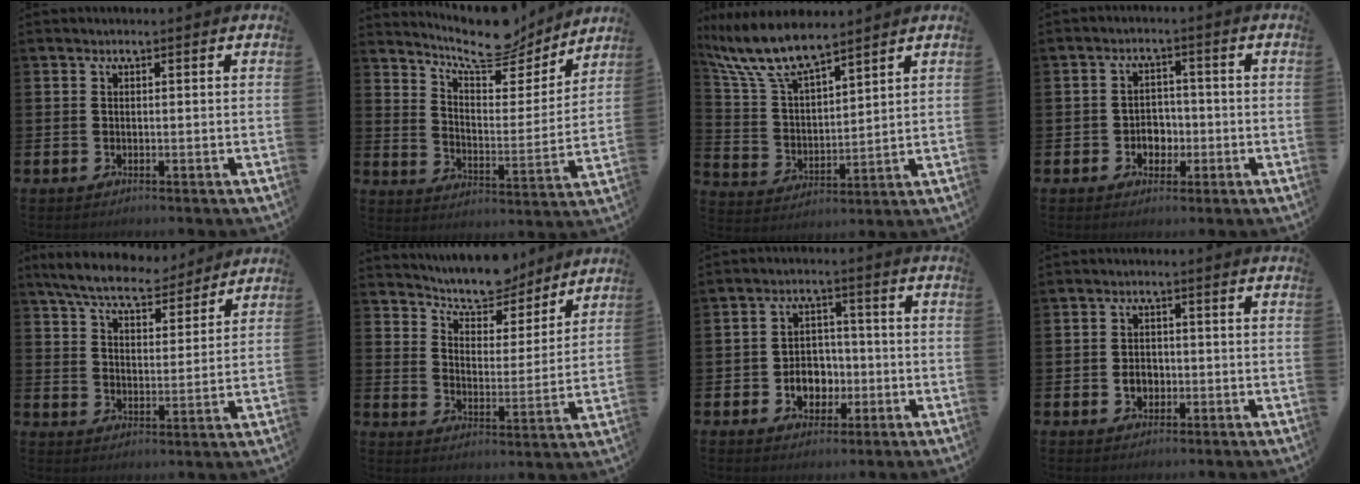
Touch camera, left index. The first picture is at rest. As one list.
[{"total": 10.7, "force": [9.7, 2.8, 3.6], "torque": [-0.080, -0.070, 0.170]}, {"total": 9.3, "force": [8.2, 2.0, 3.8], "torque": [-0.109, -0.035, 0.150]}, {"total": 3.2, "force": [-1.1, 2.6, 1.4], "torque": [-0.022, 0.002, -0.029]}, {"total": 7.5, "force": [7.1, 1.4, 2.0], "torque": [-0.063, -0.038, 0.126]}, {"total": 8.4, "force": [7.8, 2.5, 1.8], "torque": [-0.051, -0.058, 0.136]}, {"total": 5.0, "force": [-1.5, 4.1, 2.4], "torque": [-0.034, 0.002, -0.036]}, {"total": 2.5, "force": [-0.6, 1.9, 1.4], "torque": [-0.016, -0.001, -0.018]}]